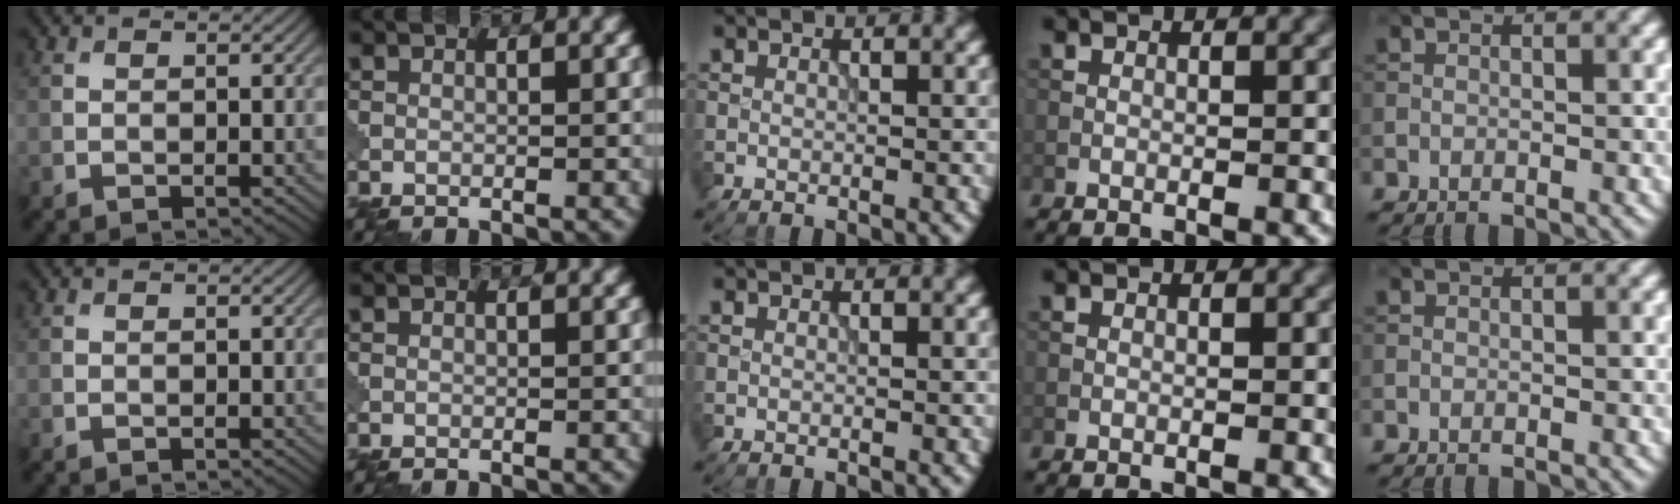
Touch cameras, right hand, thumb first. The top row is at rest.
{}